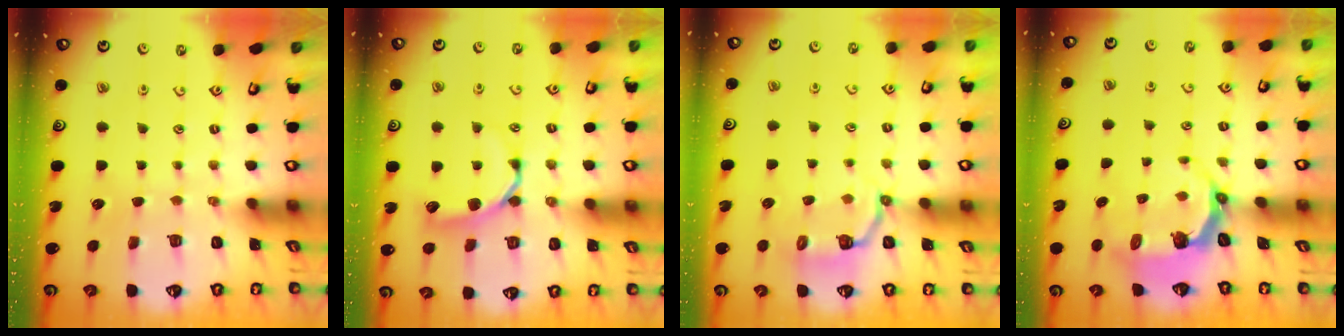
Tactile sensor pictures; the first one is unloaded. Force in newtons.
{"total": 8.9, "press": 8.9, "slide": 0.9}
{"total": 4.9, "press": 3.7, "slide": 3.2}
{"total": 4.3, "press": 2.9, "slide": 3.3}